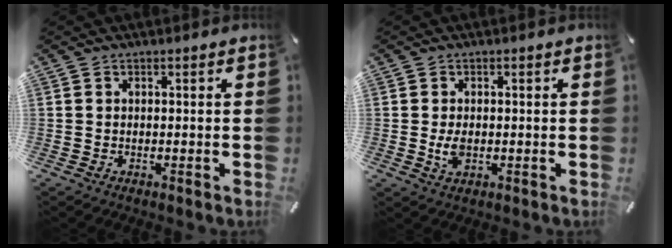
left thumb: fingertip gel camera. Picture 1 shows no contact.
{"total": 3.3, "force": [-0.2, 2.0, 2.6], "torque": [-0.055, -0.006, -0.009]}